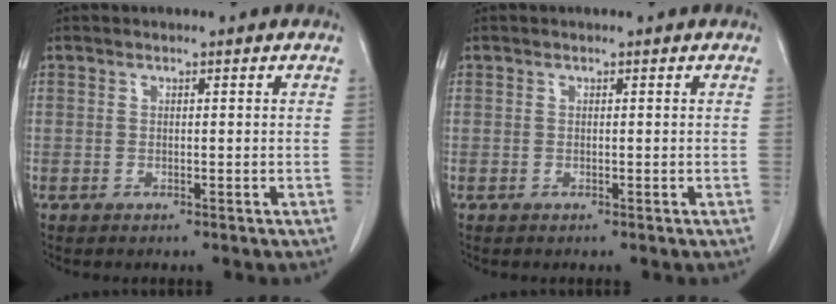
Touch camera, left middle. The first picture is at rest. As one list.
[{"total": 0.0}]